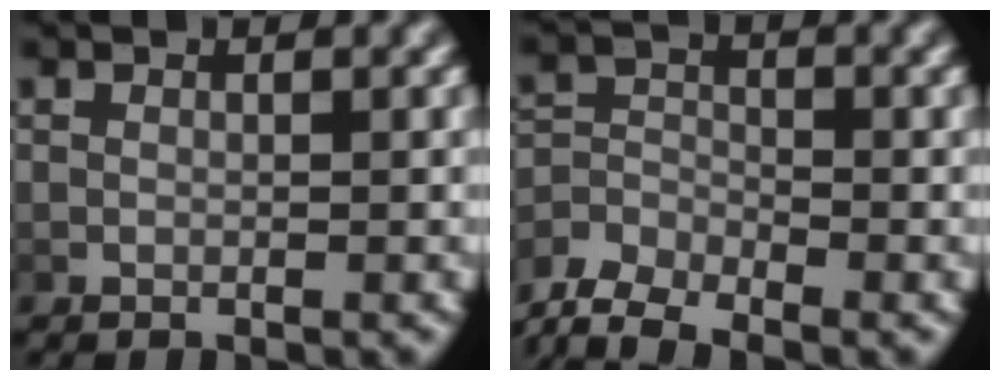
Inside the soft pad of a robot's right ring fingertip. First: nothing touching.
{"total": 5.5, "force": [-3.6, 3.5, 2.2], "torque": [-0.054, -0.027, -0.054]}